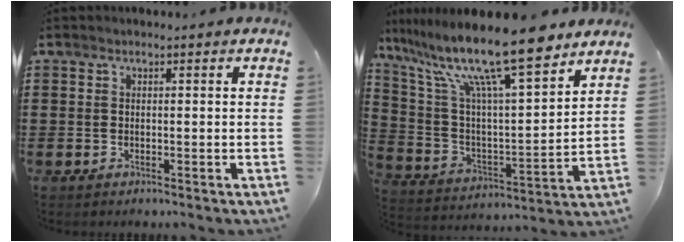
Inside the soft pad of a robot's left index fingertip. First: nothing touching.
{"total": 16.2, "force": [12.2, 1.8, 10.4], "torque": [-0.235, -0.068, 0.204]}